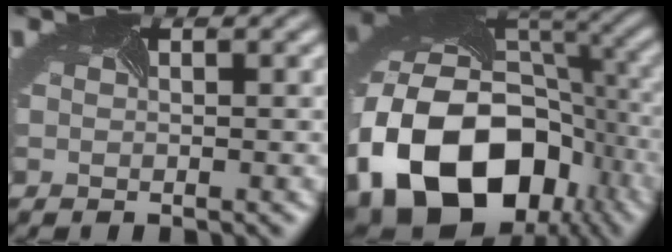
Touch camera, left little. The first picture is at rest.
{"total": 18.2, "force": [-6.7, 12.9, 11.0], "torque": [-0.228, -0.042, -0.102]}